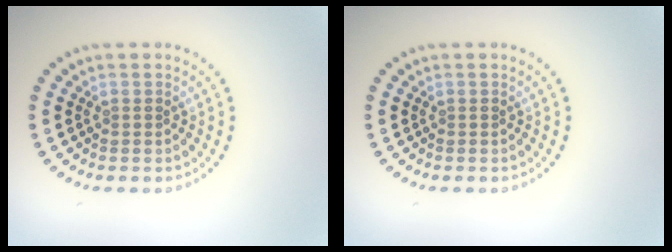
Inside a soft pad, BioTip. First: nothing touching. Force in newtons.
{"total": 0.0}